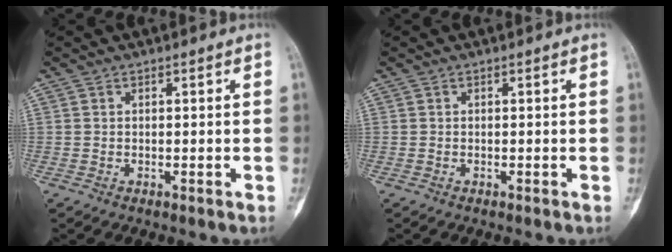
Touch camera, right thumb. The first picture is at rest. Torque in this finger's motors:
{"motor_torque": [-0.16, -0.05, -0.10, 0.01, 0.10]}